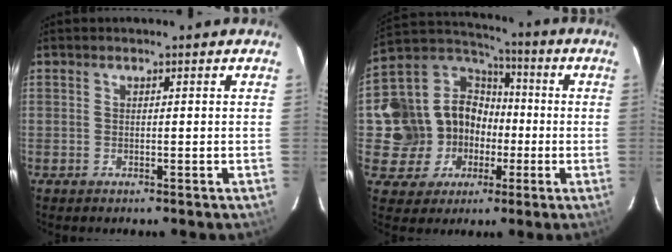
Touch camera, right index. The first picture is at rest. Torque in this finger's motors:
{"motor_torque": [0.96, 0.31, 0.55, 0.07]}